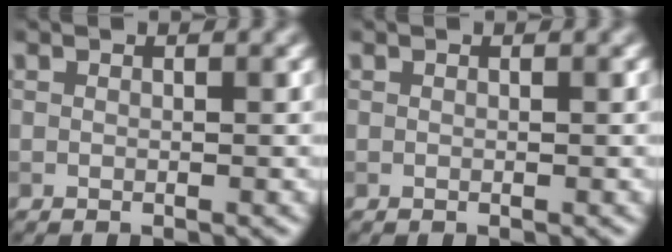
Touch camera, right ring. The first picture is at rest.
{"total": 0.0}